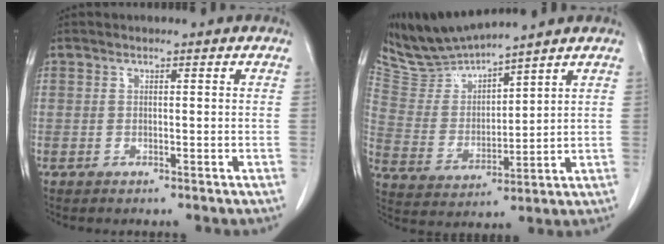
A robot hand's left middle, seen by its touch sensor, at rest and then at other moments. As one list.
[{"total": 9.1, "force": [8.9, -0.6, 1.7], "torque": [-0.057, 0.000, 0.195]}]